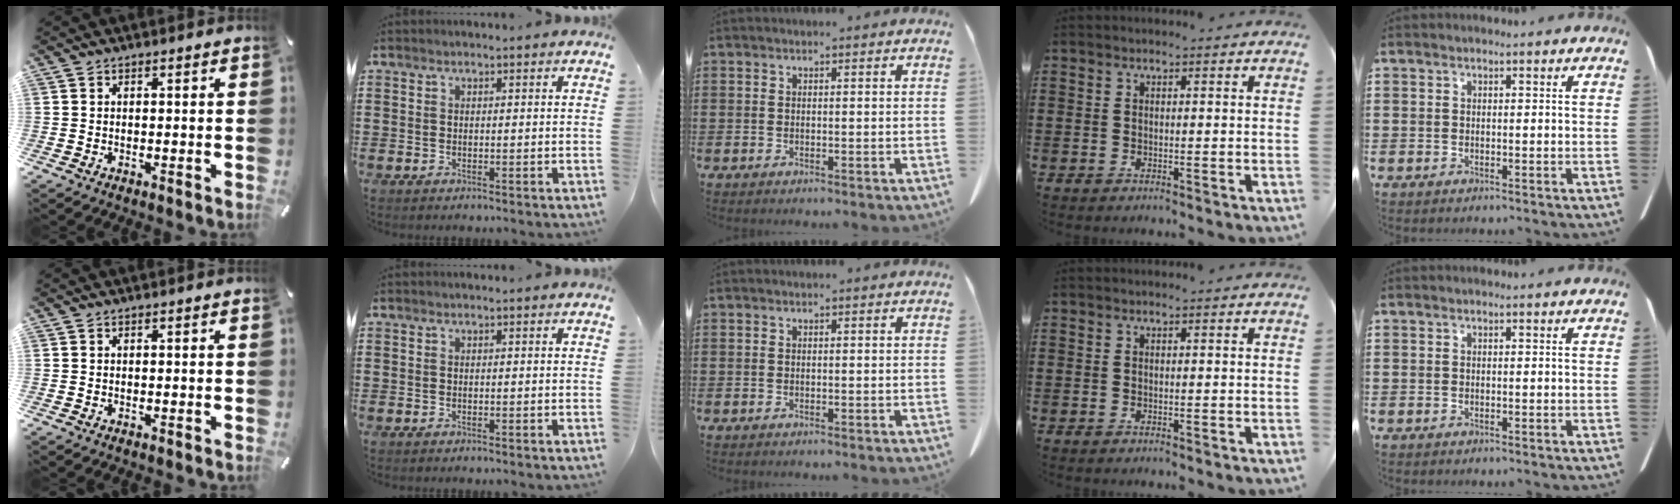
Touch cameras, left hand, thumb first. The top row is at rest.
{}